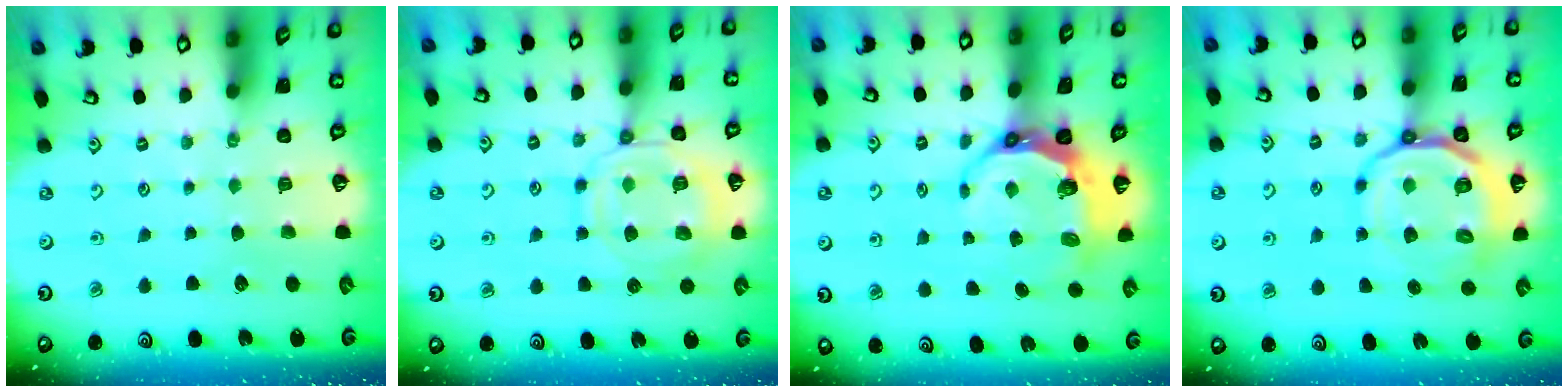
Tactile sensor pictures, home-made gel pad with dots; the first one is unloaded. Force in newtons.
{"total": 11.8, "press": 11.7, "slide": 1.2}
{"total": 8.6, "press": 7.5, "slide": 4.2}
{"total": 15.3, "press": 15.1, "slide": 2.6}